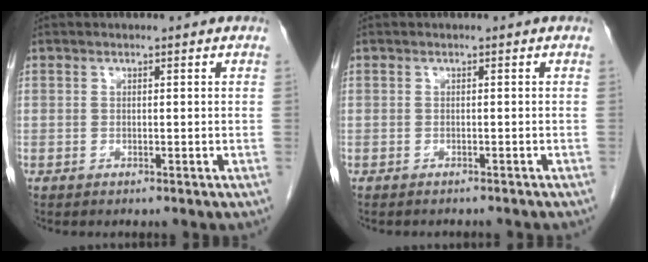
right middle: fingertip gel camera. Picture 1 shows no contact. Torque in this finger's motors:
{"motor_torque": [0.38, -0.33, 0.01, 0.03]}